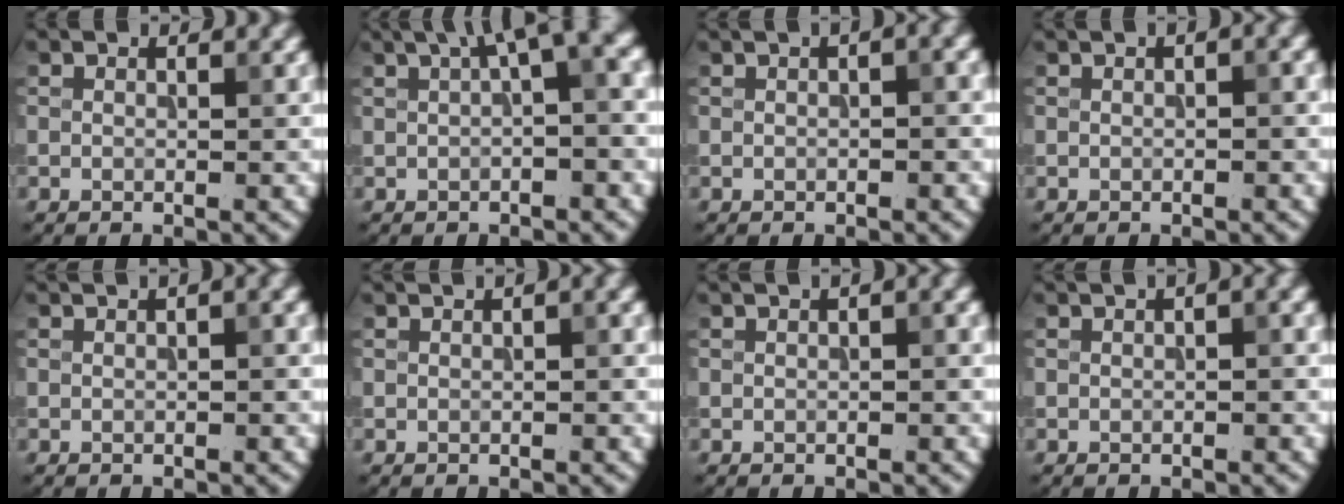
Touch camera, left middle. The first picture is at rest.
{"total": 6.0, "force": [2.2, 1.6, 5.4], "torque": [-0.065, 0.021, 0.029]}
{"total": 3.1, "force": [1.3, 0.9, 2.7], "torque": [-0.033, 0.008, 0.013]}
{"total": 1.9, "force": [0.7, 0.5, 1.7], "torque": [-0.020, 0.006, 0.008]}
{"total": 3.2, "force": [1.6, 1.0, 2.7], "torque": [-0.032, 0.011, 0.017]}
{"total": 2.9, "force": [1.5, 0.8, 2.3], "torque": [-0.027, 0.009, 0.017]}
{"total": 3.1, "force": [1.5, 0.9, 2.5], "torque": [-0.033, 0.010, 0.018]}
{"total": 3.2, "force": [1.5, 0.9, 2.7], "torque": [-0.034, 0.009, 0.017]}